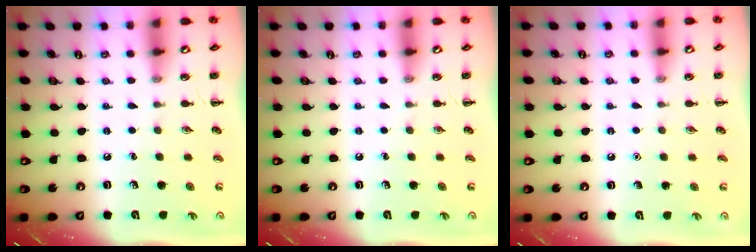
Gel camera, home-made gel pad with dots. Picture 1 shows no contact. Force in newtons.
{"total": 0.0}
{"total": 1.6, "press": 1.6, "slide": 0.1}